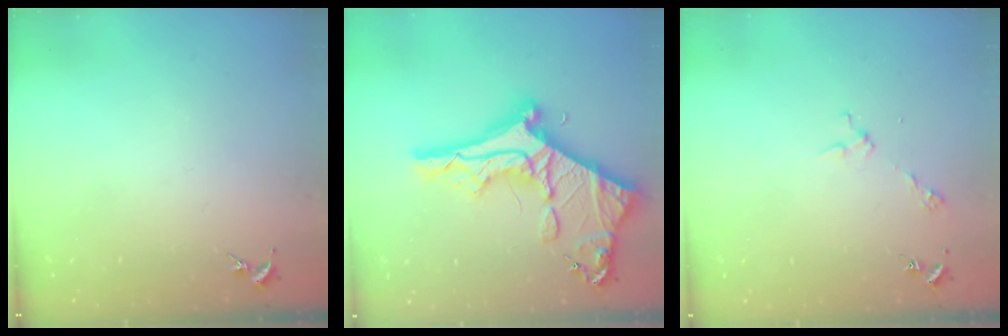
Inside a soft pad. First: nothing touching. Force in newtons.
{"total": 11.4, "press": 11.4, "slide": 1.1}
{"total": 2.9, "press": 2.9, "slide": 0.2}